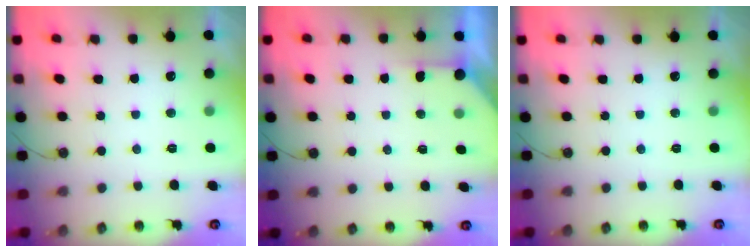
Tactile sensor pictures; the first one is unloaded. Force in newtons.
{"total": 2.7, "press": 2.7, "slide": 0.3}
{"total": 0.0}